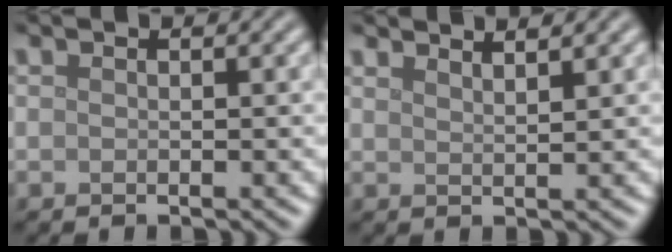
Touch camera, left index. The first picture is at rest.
{"total": 3.4, "force": [2.8, 1.0, 1.6], "torque": [0.008, 0.015, 0.013]}